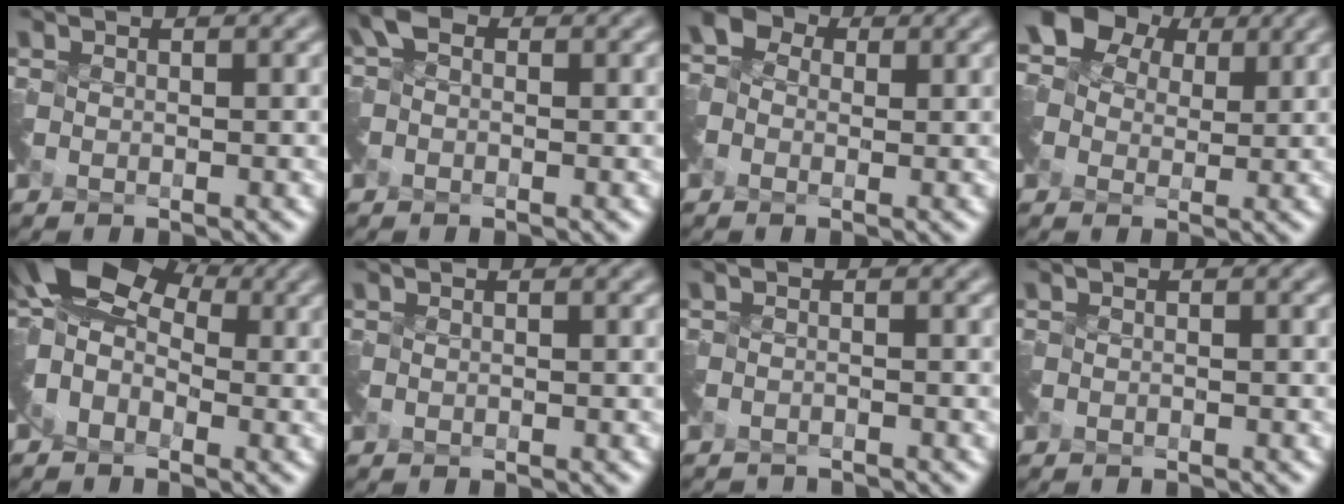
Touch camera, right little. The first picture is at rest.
{"total": 1.1, "force": [-0.5, 1.0, 0.4], "torque": [-0.009, 0.000, -0.018]}
{"total": 2.5, "force": [-0.4, 2.3, 1.0], "torque": [-0.030, 0.000, -0.009]}
{"total": 7.2, "force": [2.0, 5.6, 4.2], "torque": [-0.085, 0.023, 0.023]}
{"total": 8.4, "force": [2.1, 5.4, 6.1], "torque": [-0.111, 0.020, 0.015]}
{"total": 0.0}
{"total": 2.4, "force": [-2.4, 0.1, -0.4], "torque": [0.007, -0.021, -0.049]}
{"total": 1.0, "force": [-1.0, -0.1, -0.2], "torque": [0.002, -0.014, -0.024]}